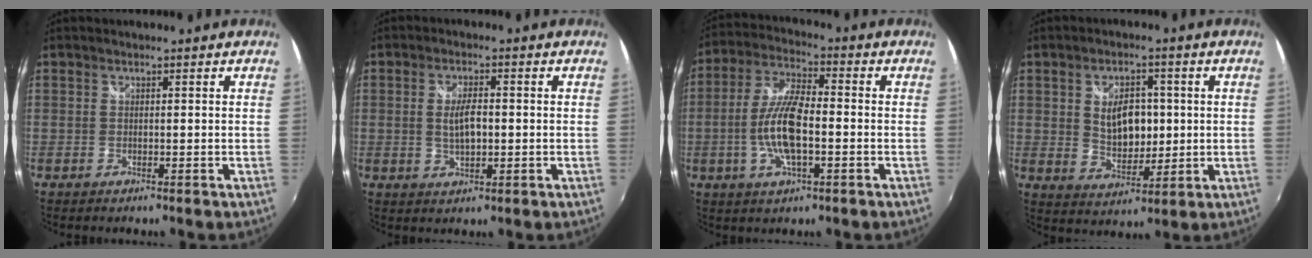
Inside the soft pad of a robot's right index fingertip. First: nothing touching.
{"total": 4.8, "force": [-0.1, 1.9, 4.4], "torque": [-0.083, 0.000, 0.001]}
{"total": 11.0, "force": [-2.5, 3.4, 10.2], "torque": [-0.210, 0.002, -0.050]}
{"total": 8.7, "force": [1.1, 5.3, 6.7], "torque": [-0.113, 0.001, 0.029]}